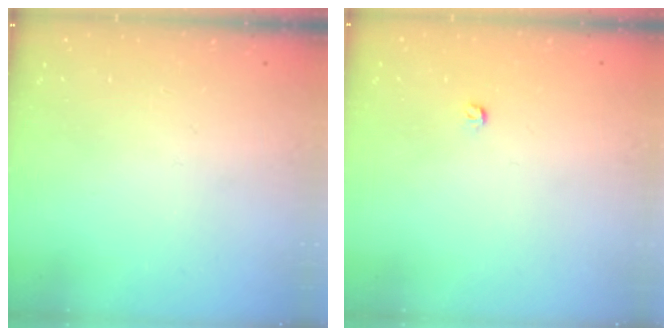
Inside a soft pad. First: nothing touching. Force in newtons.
{"total": 3.0, "press": 2.9, "slide": 0.4}